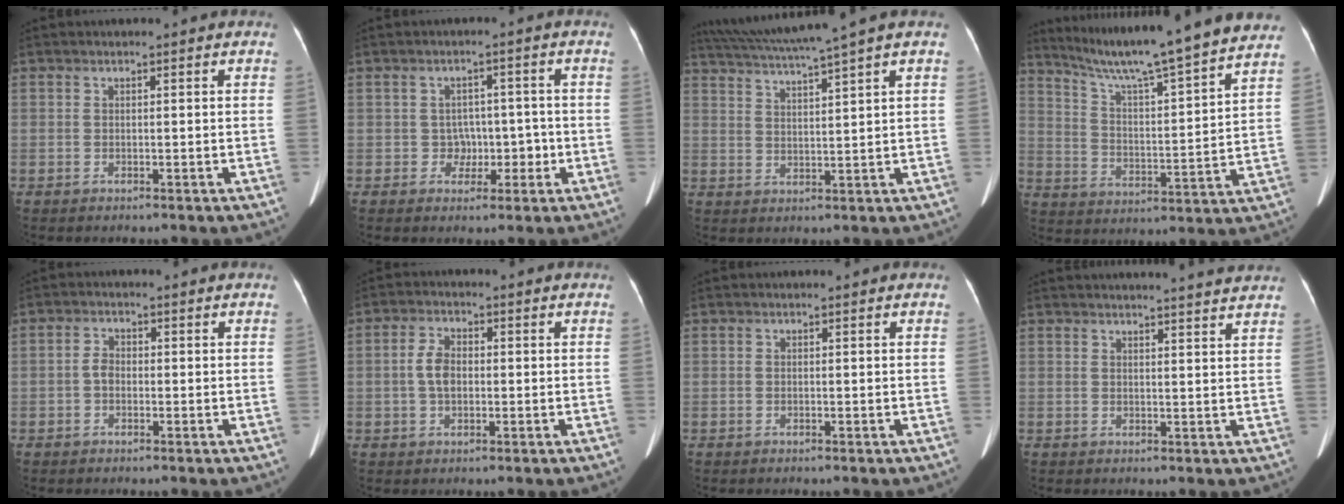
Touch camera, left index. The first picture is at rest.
{"total": 3.6, "force": [-0.8, 3.3, 1.1], "torque": [-0.006, 0.015, -0.009]}
{"total": 9.7, "force": [8.1, -2.1, 4.9], "torque": [-0.089, 0.009, 0.132]}
{"total": 21.2, "force": [18.8, -0.9, 9.7], "torque": [-0.164, -0.020, 0.272]}
{"total": 2.0, "force": [-0.6, 1.6, 1.1], "torque": [-0.025, 0.009, -0.011]}
{"total": 4.0, "force": [-0.3, 2.6, 3.0], "torque": [-0.073, 0.012, -0.007]}
{"total": 0.0}
{"total": 11.6, "force": [11.2, -0.5, 3.2], "torque": [-0.043, -0.009, 0.119]}